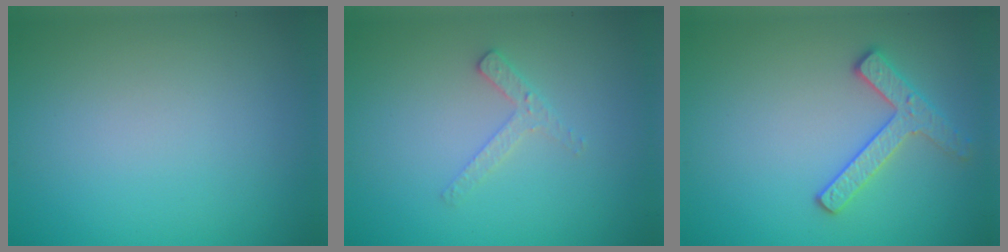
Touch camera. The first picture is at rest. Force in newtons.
{"total": 1.7, "press": 1.7, "slide": 0.3}
{"total": 2.5, "press": 2.4, "slide": 0.5}